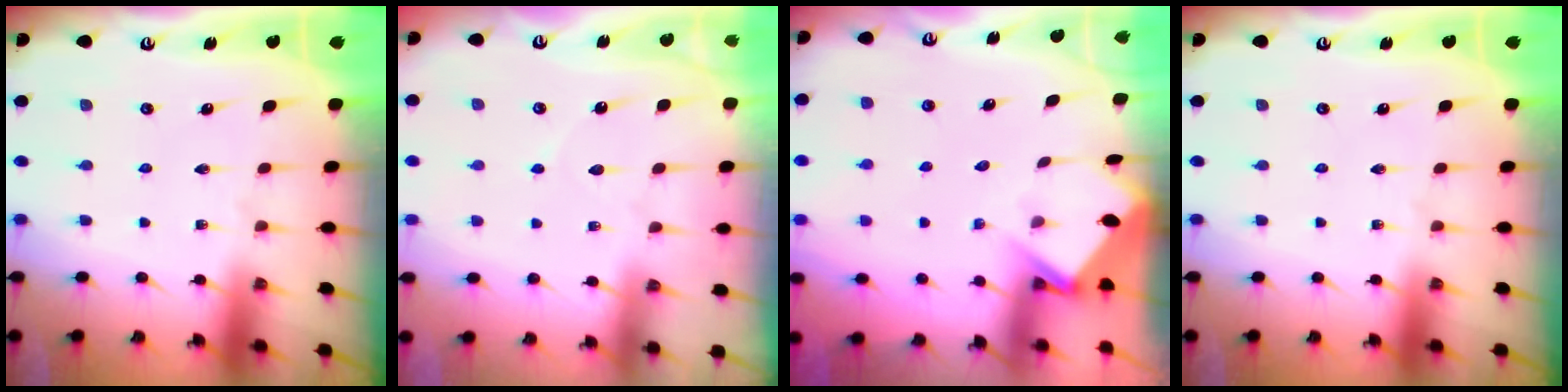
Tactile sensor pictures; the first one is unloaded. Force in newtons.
{"total": 4.2, "press": 4.2, "slide": 0.5}
{"total": 3.8, "press": 3.8, "slide": 0.2}
{"total": 0.0}